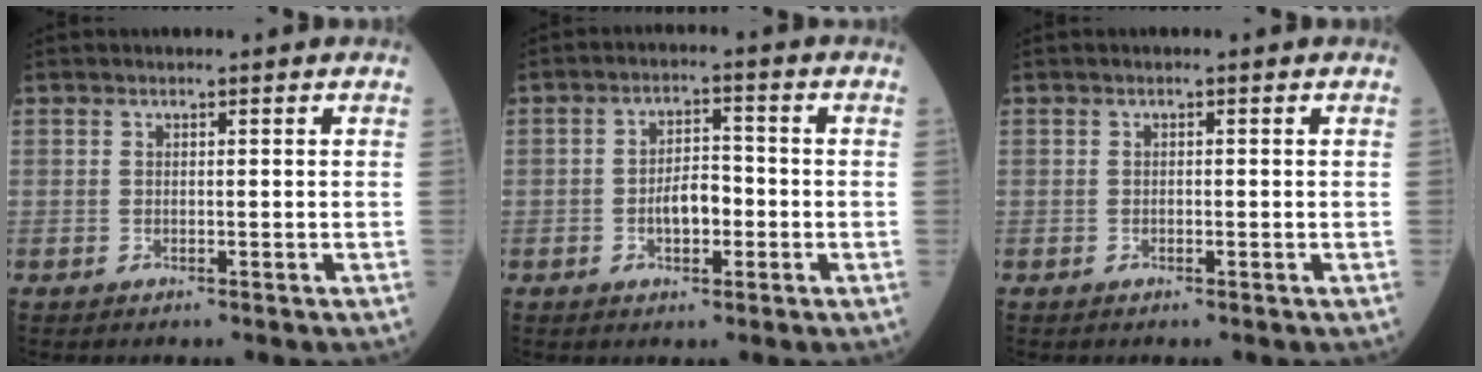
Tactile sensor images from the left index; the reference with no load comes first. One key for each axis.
{"total": 4.7, "fx": -1.5, "fy": 2.3, "fz": 3.9, "tx": -0.071, "ty": 0.011, "tz": -0.028}
{"total": 0.0}